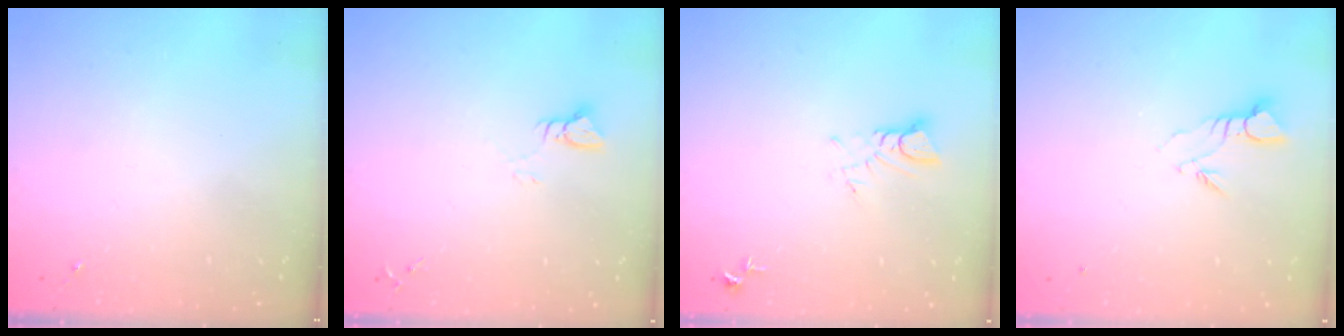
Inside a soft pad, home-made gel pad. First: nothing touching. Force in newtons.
{"total": 2.9, "press": 2.9, "slide": 0.2}
{"total": 4.2, "press": 4.2, "slide": 0.5}
{"total": 3.5, "press": 3.5, "slide": 0.2}